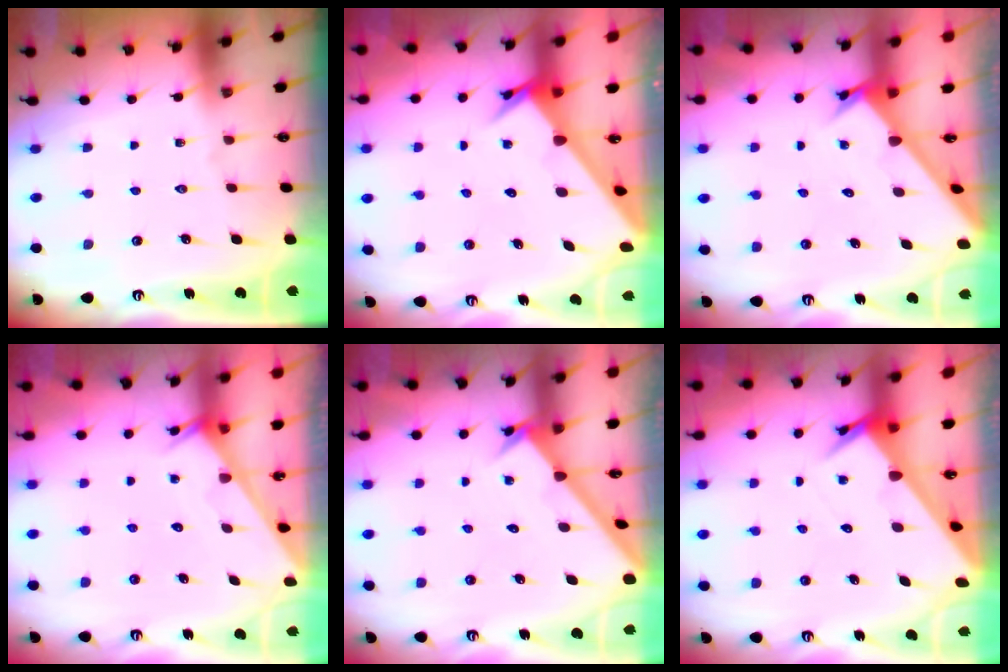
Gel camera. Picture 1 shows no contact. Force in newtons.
{"total": 2.4, "press": 2.4, "slide": 0.2}
{"total": 2.4, "press": 2.4, "slide": 0.3}
{"total": 2.6, "press": 2.6, "slide": 0.2}
{"total": 1.9, "press": 1.9, "slide": 0.2}
{"total": 3.6, "press": 3.6, "slide": 0.3}